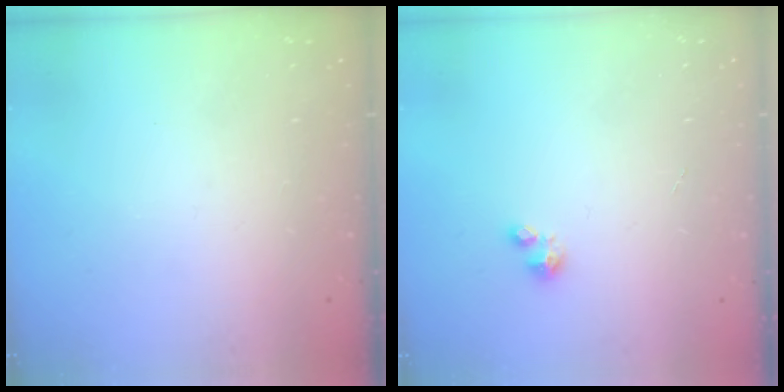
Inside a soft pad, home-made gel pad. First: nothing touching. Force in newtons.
{"total": 0.9, "press": 0.9, "slide": 0.1}